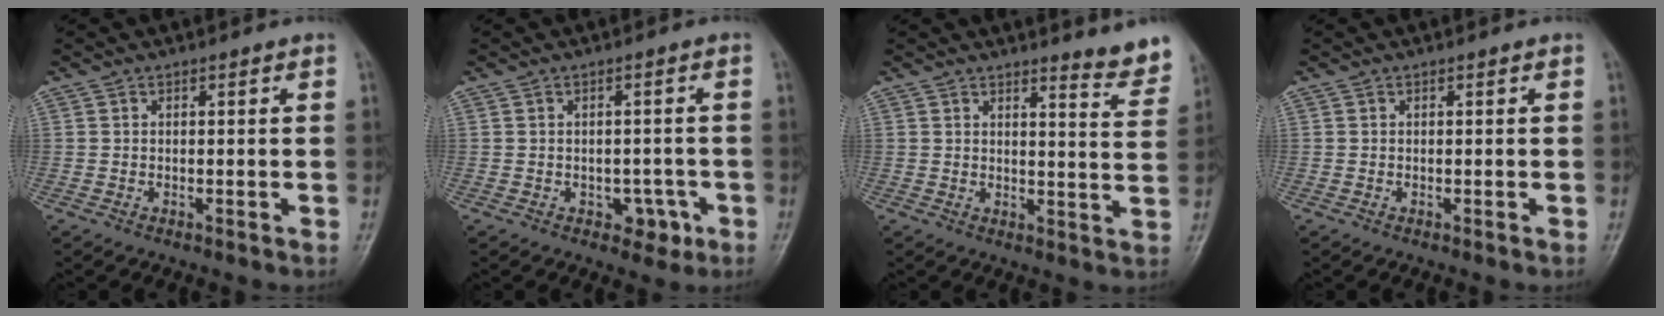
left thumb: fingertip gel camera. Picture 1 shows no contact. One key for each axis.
{"total": 4.1, "fx": -1.7, "fy": 2.9, "fz": 2.3, "tx": -0.005, "ty": 0.013, "tz": -0.018}
{"total": 6.0, "fx": 5.3, "fy": 0.5, "fz": 2.8, "tx": -0.023, "ty": -0.050, "tz": 0.058}
{"total": 0.0}